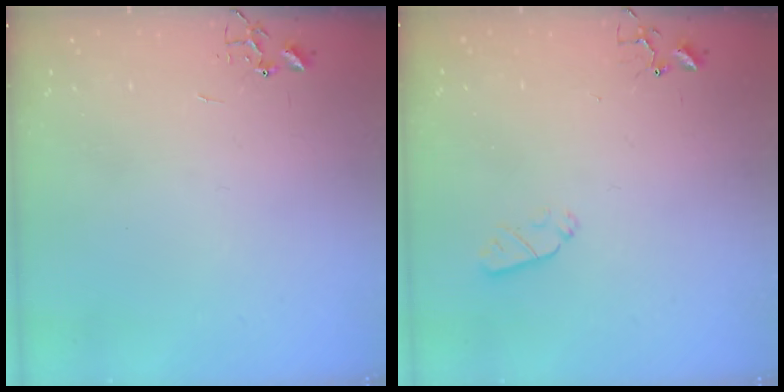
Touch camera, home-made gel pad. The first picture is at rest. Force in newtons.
{"total": 4.2, "press": 4.1, "slide": 1.0}